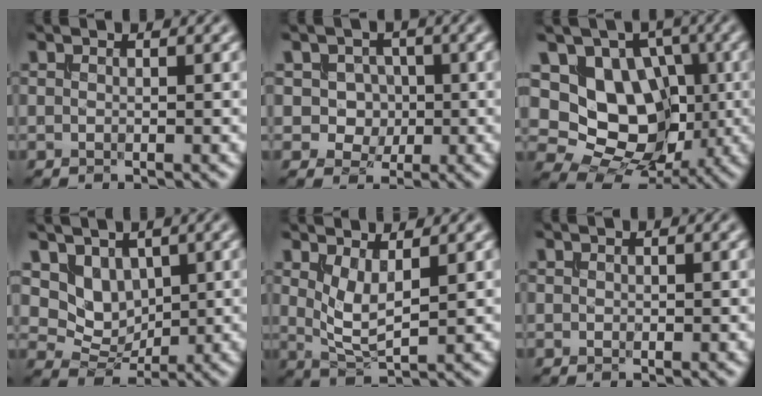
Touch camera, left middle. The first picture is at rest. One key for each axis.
{"total": 3.0, "fx": 0.1, "fy": 2.6, "fz": 1.4, "tx": -0.016, "ty": 0.005, "tz": -0.003}
{"total": 9.9, "fx": 0.4, "fy": 8.0, "fz": 5.8, "tx": -0.079, "ty": -0.003, "tz": -0.012}
{"total": 4.1, "fx": 1.6, "fy": 3.1, "fz": 2.1, "tx": -0.041, "ty": -0.014, "tz": 0.027}
{"total": 3.0, "fx": 1.2, "fy": 1.0, "fz": 2.5, "tx": -0.061, "ty": -0.013, "tz": 0.031}
{"total": 0.0}